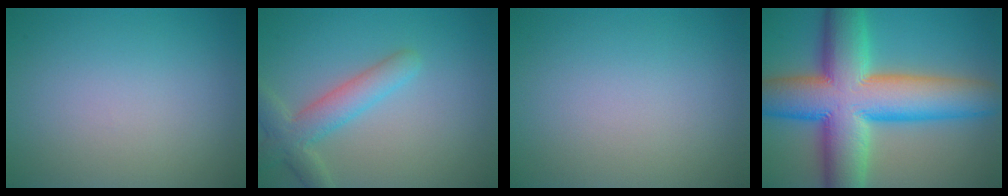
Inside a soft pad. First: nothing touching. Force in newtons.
{"total": 3.9, "press": 3.9, "slide": 0.4}
{"total": 0.0}
{"total": 15.2, "press": 15.2, "slide": 0.6}